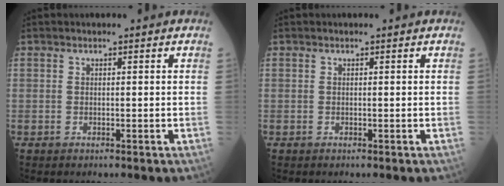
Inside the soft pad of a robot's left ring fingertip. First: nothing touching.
{"total": 0.0}